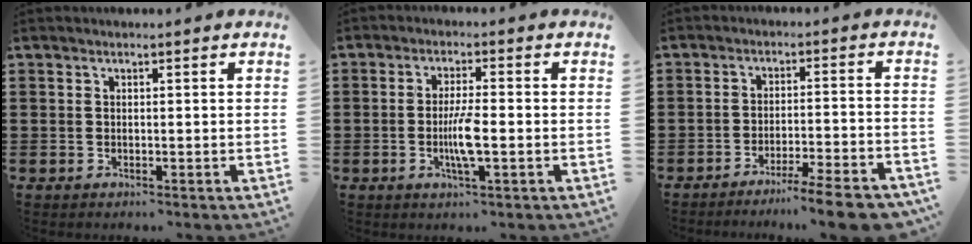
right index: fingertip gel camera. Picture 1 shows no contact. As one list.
[{"total": 5.0, "force": [-1.1, 0.7, 4.9], "torque": [-0.098, -0.007, -0.025]}, {"total": 6.7, "force": [-5.5, -0.2, 3.8], "torque": [-0.056, -0.006, -0.100]}]